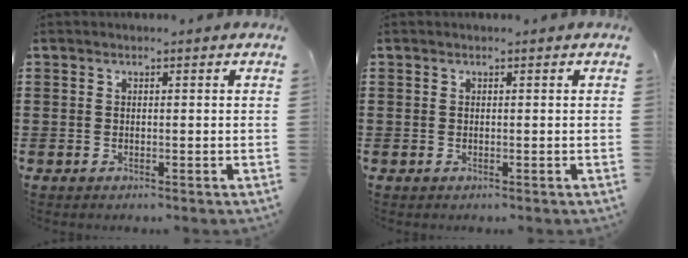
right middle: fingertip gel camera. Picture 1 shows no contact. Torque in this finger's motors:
{"motor_torque": [0.12, 0.14, 0.00, 0.02]}